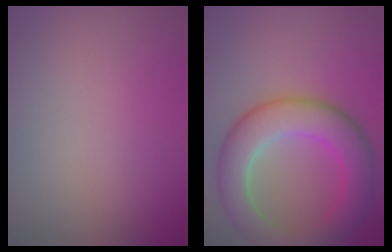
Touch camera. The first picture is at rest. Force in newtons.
{"total": 8.2, "press": 8.2, "slide": 0.1}